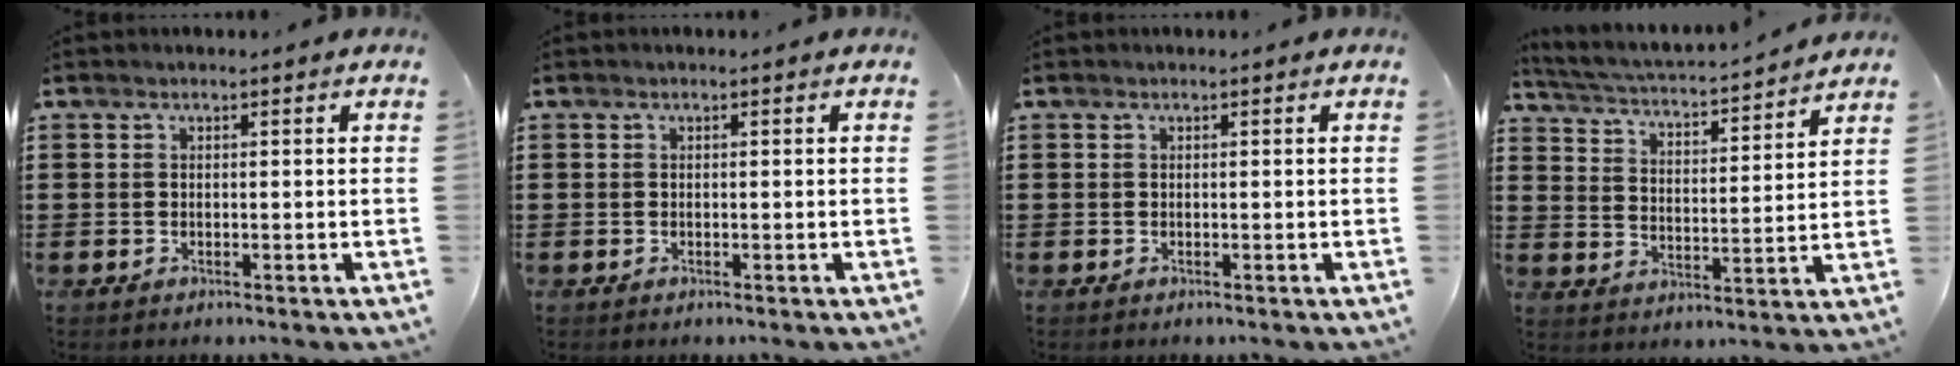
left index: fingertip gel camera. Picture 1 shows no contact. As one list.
[{"total": 0.0}, {"total": 0.0}, {"total": 3.2, "force": [3.1, -0.3, 0.9], "torque": [-0.038, -0.031, 0.044]}]